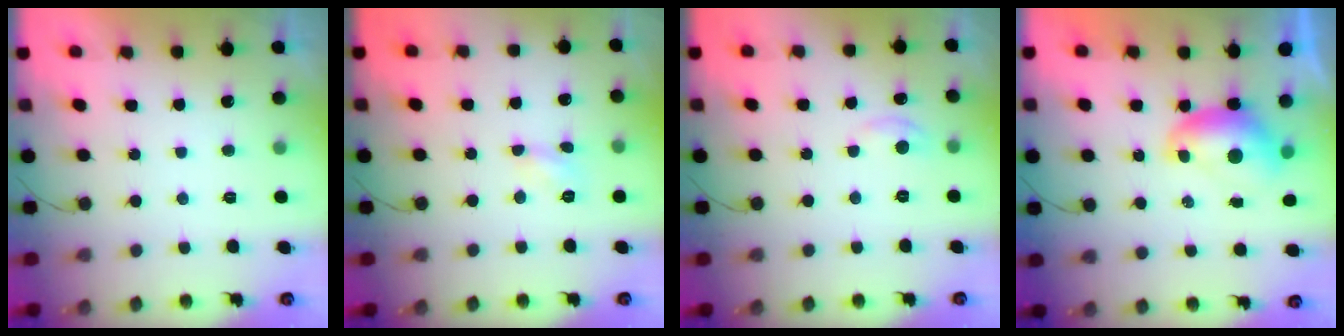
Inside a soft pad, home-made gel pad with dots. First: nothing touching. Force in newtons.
{"total": 3.8, "press": 3.7, "slide": 0.5}
{"total": 3.6, "press": 3.6, "slide": 0.5}
{"total": 8.0, "press": 8.0, "slide": 0.3}